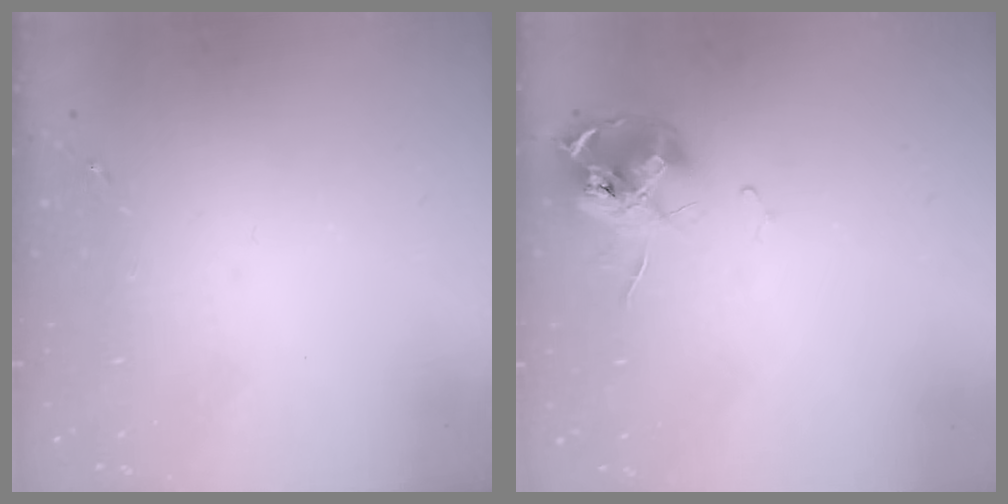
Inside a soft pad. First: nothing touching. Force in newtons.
{"total": 12.1, "press": 12.0, "slide": 1.2}